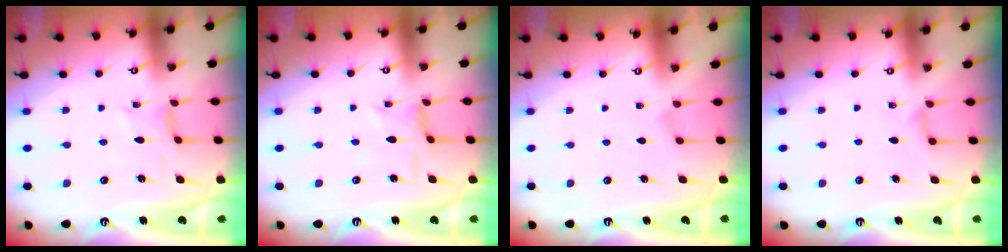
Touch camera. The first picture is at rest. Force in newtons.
{"total": 1.7, "press": 1.6, "slide": 0.3}
{"total": 0.7, "press": 0.6, "slide": 0.3}
{"total": 2.9, "press": 2.9, "slide": 0.5}